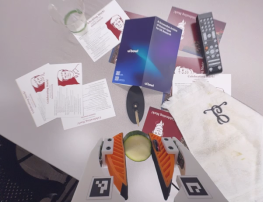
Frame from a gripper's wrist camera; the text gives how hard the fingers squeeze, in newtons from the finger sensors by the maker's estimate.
{"total": 10.6, "left": 10.4, "right": 10.8}